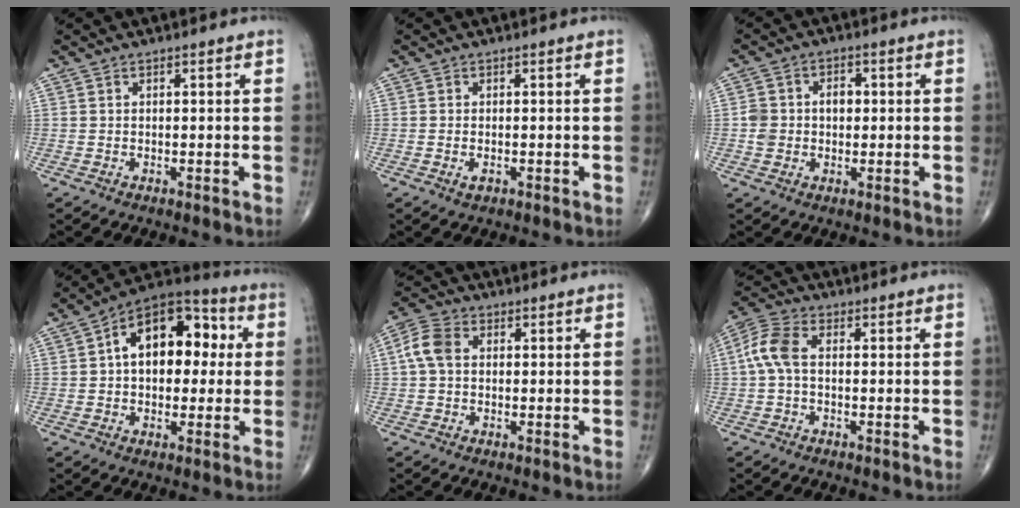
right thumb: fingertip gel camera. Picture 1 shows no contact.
{"total": 1.3, "force": [-0.5, 0.7, 1.0], "torque": [-0.017, -0.002, -0.008]}
{"total": 5.7, "force": [0.2, 4.7, 3.3], "torque": [-0.040, 0.016, 0.002]}
{"total": 16.5, "force": [2.7, 10.3, 12.7], "torque": [-0.151, 0.034, 0.030]}
{"total": 5.6, "force": [0.7, 4.0, 3.9], "torque": [-0.086, 0.018, 0.006]}
{"total": 6.4, "force": [0.1, 3.6, 5.3], "torque": [-0.123, 0.020, -0.007]}